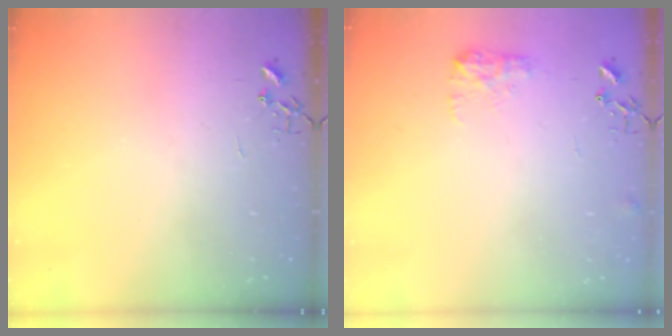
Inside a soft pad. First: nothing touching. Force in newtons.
{"total": 8.3, "press": 8.2, "slide": 0.3}